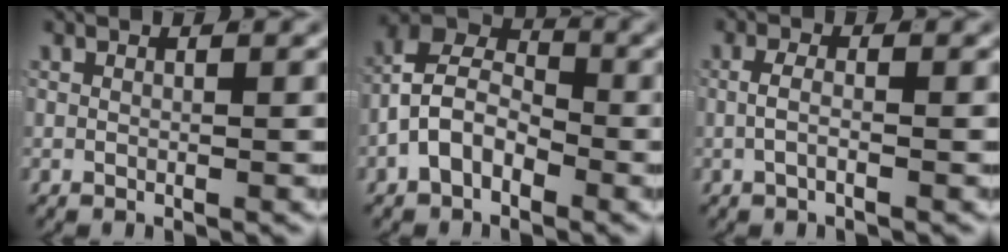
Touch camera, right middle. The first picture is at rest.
{"total": 8.4, "force": [0.2, 6.6, 5.2], "torque": [-0.087, 0.004, -0.018]}
{"total": 1.5, "force": [-0.6, 0.2, 1.4], "torque": [-0.029, -0.004, -0.010]}